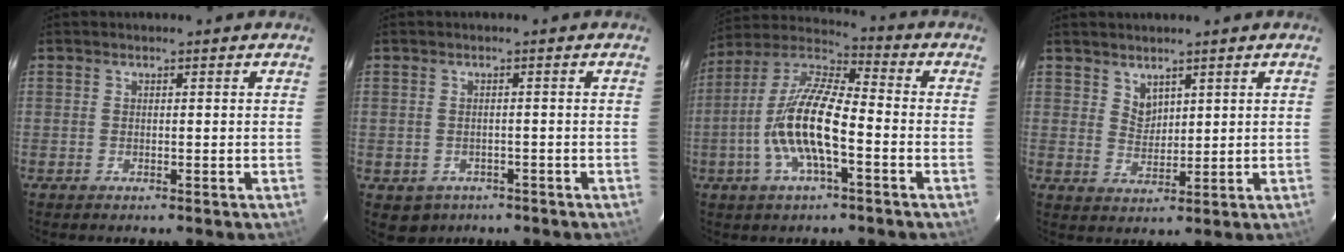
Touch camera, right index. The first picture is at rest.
{"total": 3.9, "force": [-2.0, 3.2, 1.0], "torque": [-0.027, -0.001, -0.017]}
{"total": 14.7, "force": [-4.1, 4.3, 13.5], "torque": [-0.267, -0.001, -0.084]}
{"total": 3.3, "force": [2.5, 1.9, 1.0], "torque": [-0.010, 0.002, 0.051]}